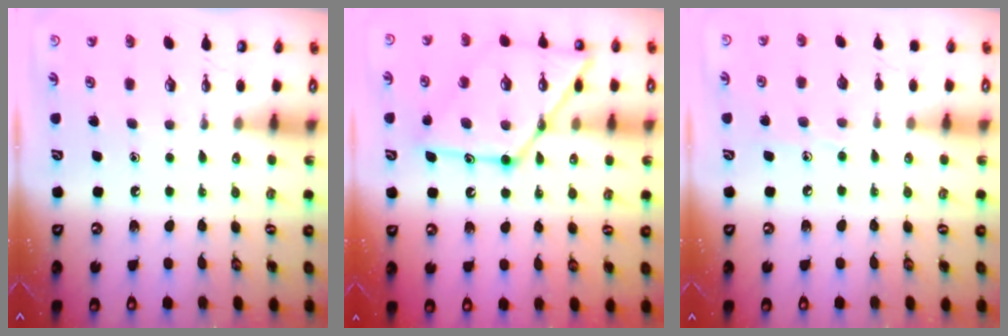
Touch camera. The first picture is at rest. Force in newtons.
{"total": 19.1, "press": 19.0, "slide": 1.6}
{"total": 5.8, "press": 5.8, "slide": 0.5}